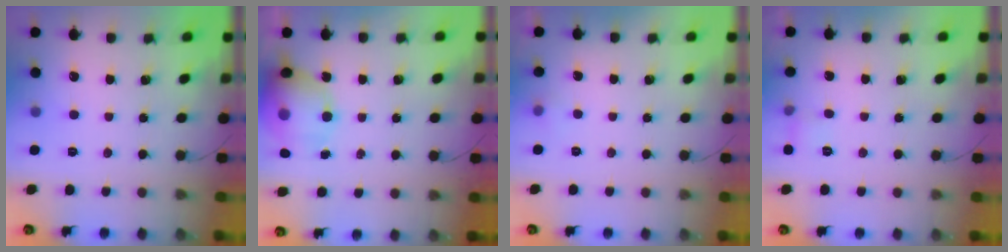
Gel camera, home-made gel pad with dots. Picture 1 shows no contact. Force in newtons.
{"total": 17.2, "press": 16.8, "slide": 3.9}
{"total": 7.5, "press": 3.4, "slide": 6.7}
{"total": 4.7, "press": 4.5, "slide": 1.4}